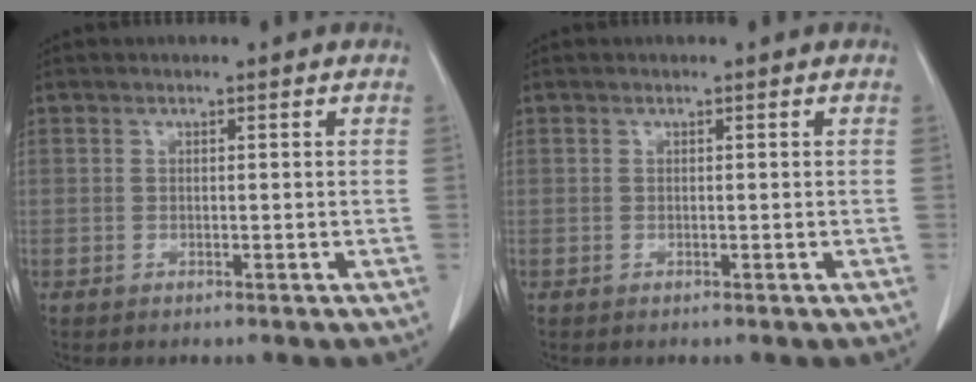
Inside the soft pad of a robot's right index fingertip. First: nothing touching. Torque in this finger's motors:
{"motor_torque": [0.00, 0.00, 0.00, 0.00]}